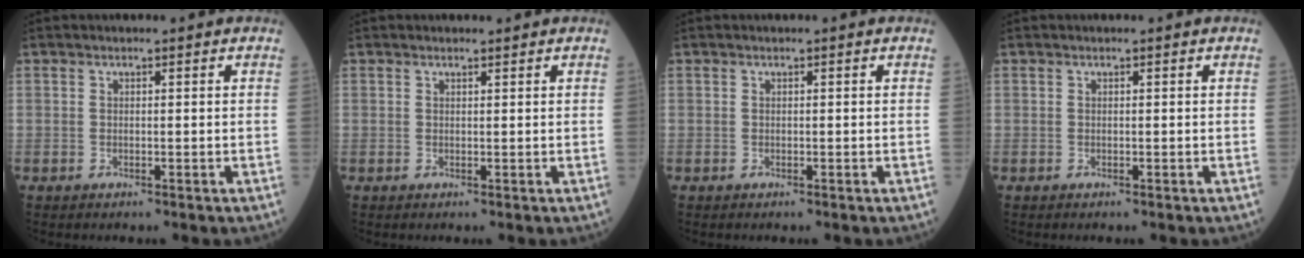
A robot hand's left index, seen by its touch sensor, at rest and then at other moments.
{"total": 0.5, "force": [0.5, 0.1, 0.0], "torque": [-0.009, -0.004, 0.007]}
{"total": 0.0}
{"total": 0.0}